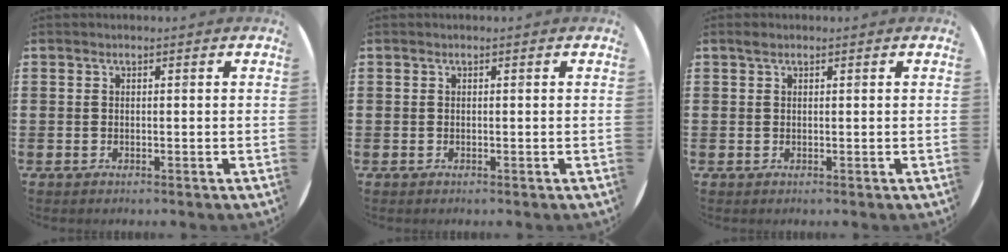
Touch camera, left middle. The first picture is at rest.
{"total": 0.0}
{"total": 0.6, "force": [0.5, 0.3, 0.3], "torque": [0.001, -0.001, 0.007]}